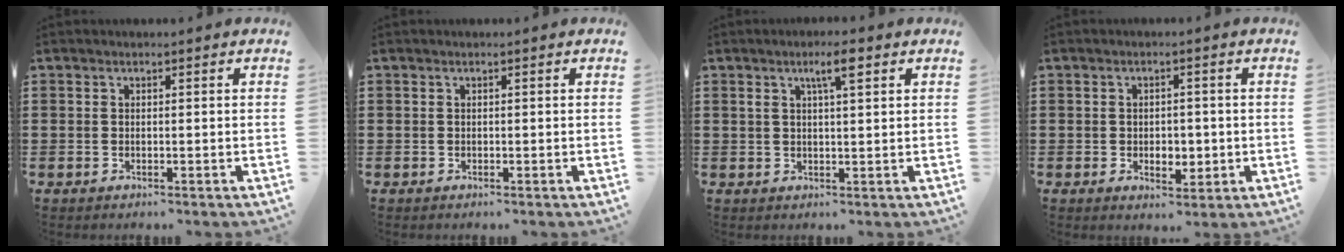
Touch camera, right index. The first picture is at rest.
{"total": 0.0}
{"total": 4.1, "force": [2.2, 0.7, 3.4], "torque": [-0.057, 0.001, 0.031]}
{"total": 3.5, "force": [-0.7, 2.2, 2.7], "torque": [-0.054, 0.005, -0.013]}